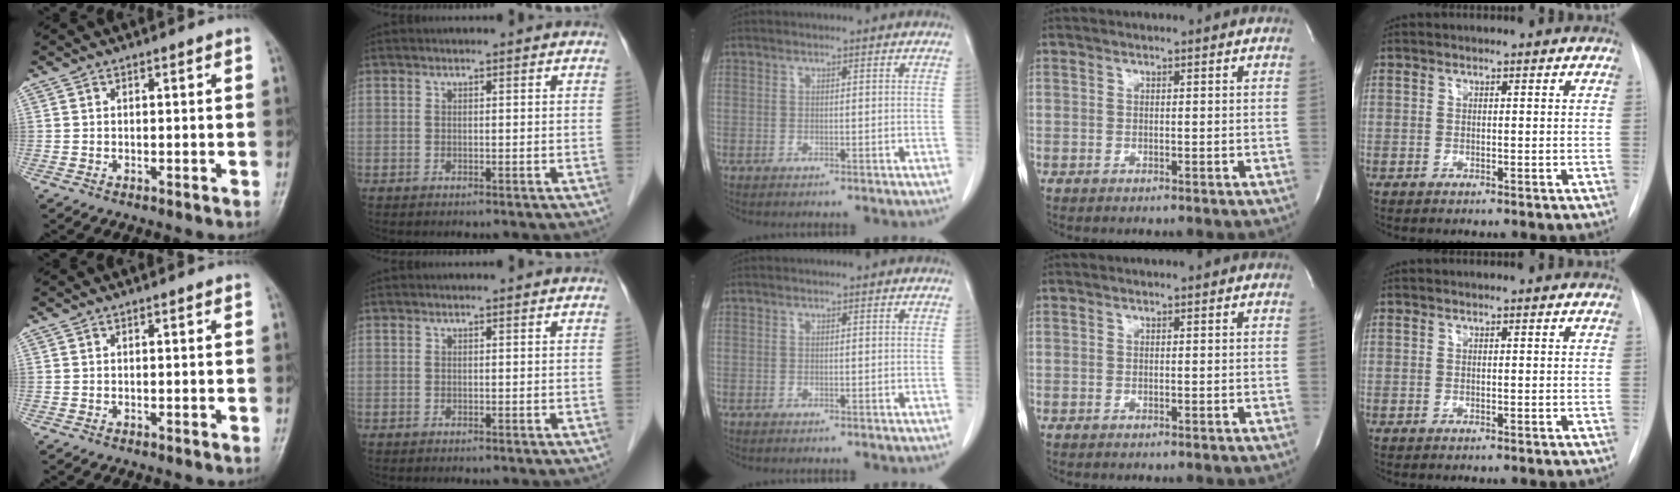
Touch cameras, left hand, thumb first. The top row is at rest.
{}